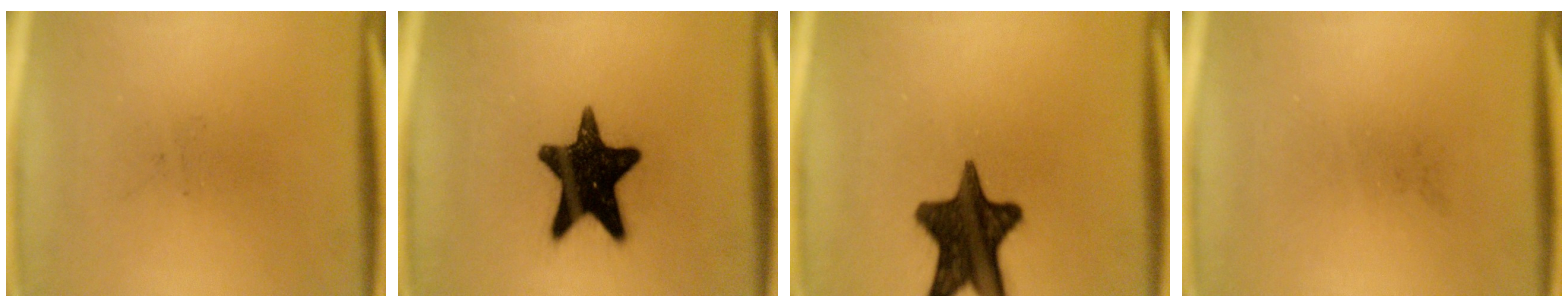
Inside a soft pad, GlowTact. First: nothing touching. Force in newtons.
{"total": 16.5}
{"total": 15.1}
{"total": 0.0}